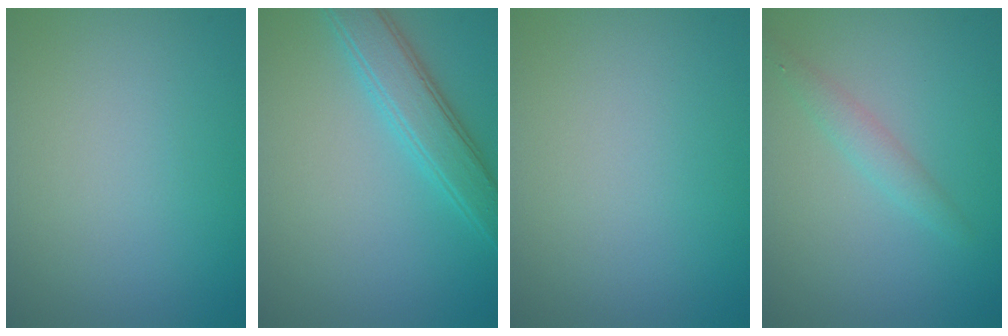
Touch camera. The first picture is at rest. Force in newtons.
{"total": 4.0, "press": 4.0, "slide": 0.0}
{"total": 0.0}
{"total": 1.7, "press": 1.7, "slide": 0.0}